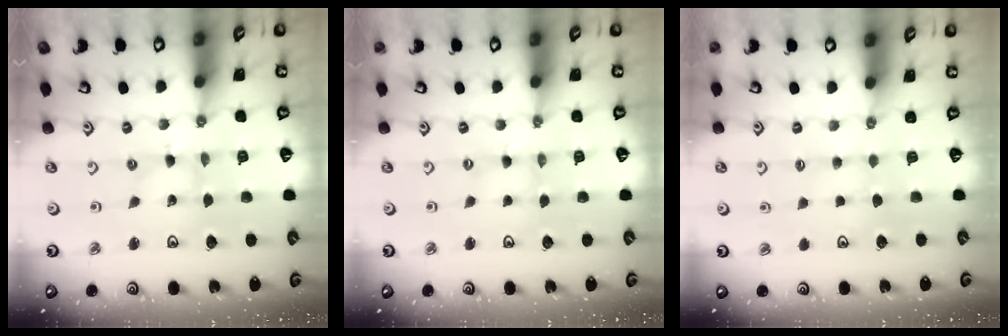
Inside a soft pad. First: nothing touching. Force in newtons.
{"total": 1.2, "press": 1.1, "slide": 0.2}
{"total": 2.4, "press": 2.4, "slide": 0.4}